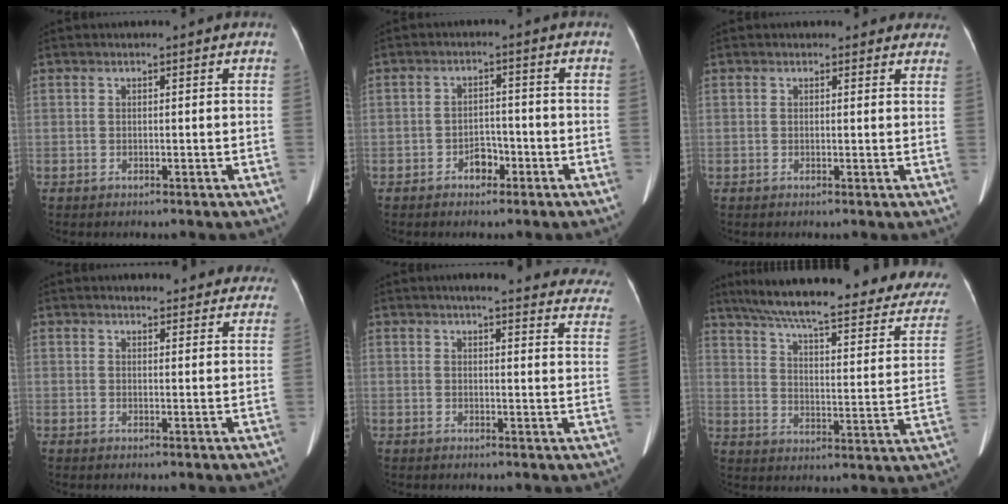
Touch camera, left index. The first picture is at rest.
{"total": 2.8, "force": [-1.7, 1.7, 1.4], "torque": [-0.019, 0.007, -0.027]}
{"total": 5.8, "force": [5.2, 2.3, 1.0], "torque": [0.018, -0.002, 0.035]}
{"total": 11.1, "force": [10.3, 3.0, 3.1], "torque": [-0.004, 0.002, 0.100]}
{"total": 23.8, "force": [22.0, 3.5, 8.6], "torque": [-0.090, -0.063, 0.230]}
{"total": 32.8, "force": [26.5, 6.2, 18.3], "torque": [-0.254, -0.030, 0.329]}